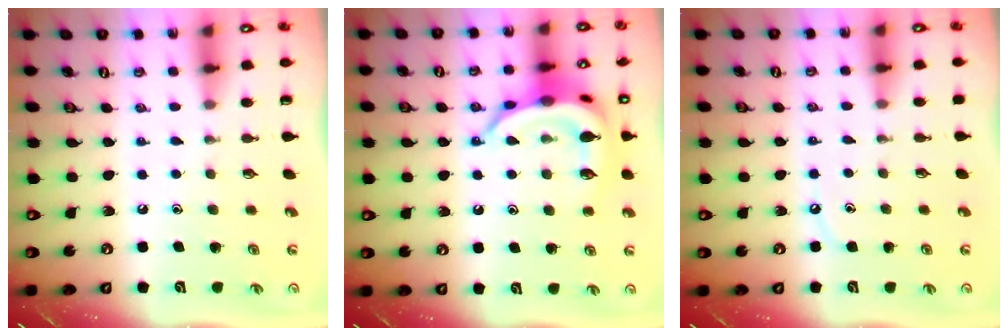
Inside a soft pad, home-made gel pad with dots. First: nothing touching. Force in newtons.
{"total": 17.2, "press": 17.2, "slide": 0.2}
{"total": 3.8, "press": 3.8, "slide": 0.5}